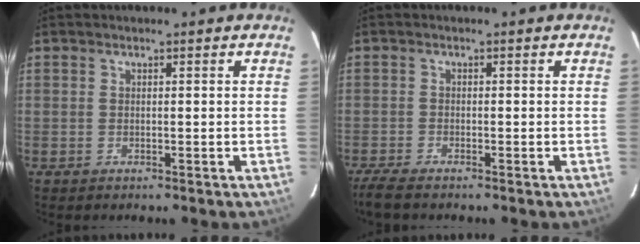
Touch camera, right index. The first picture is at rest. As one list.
[{"total": 3.3, "force": [-2.8, 0.2, 1.6], "torque": [-0.046, -0.011, -0.056]}]